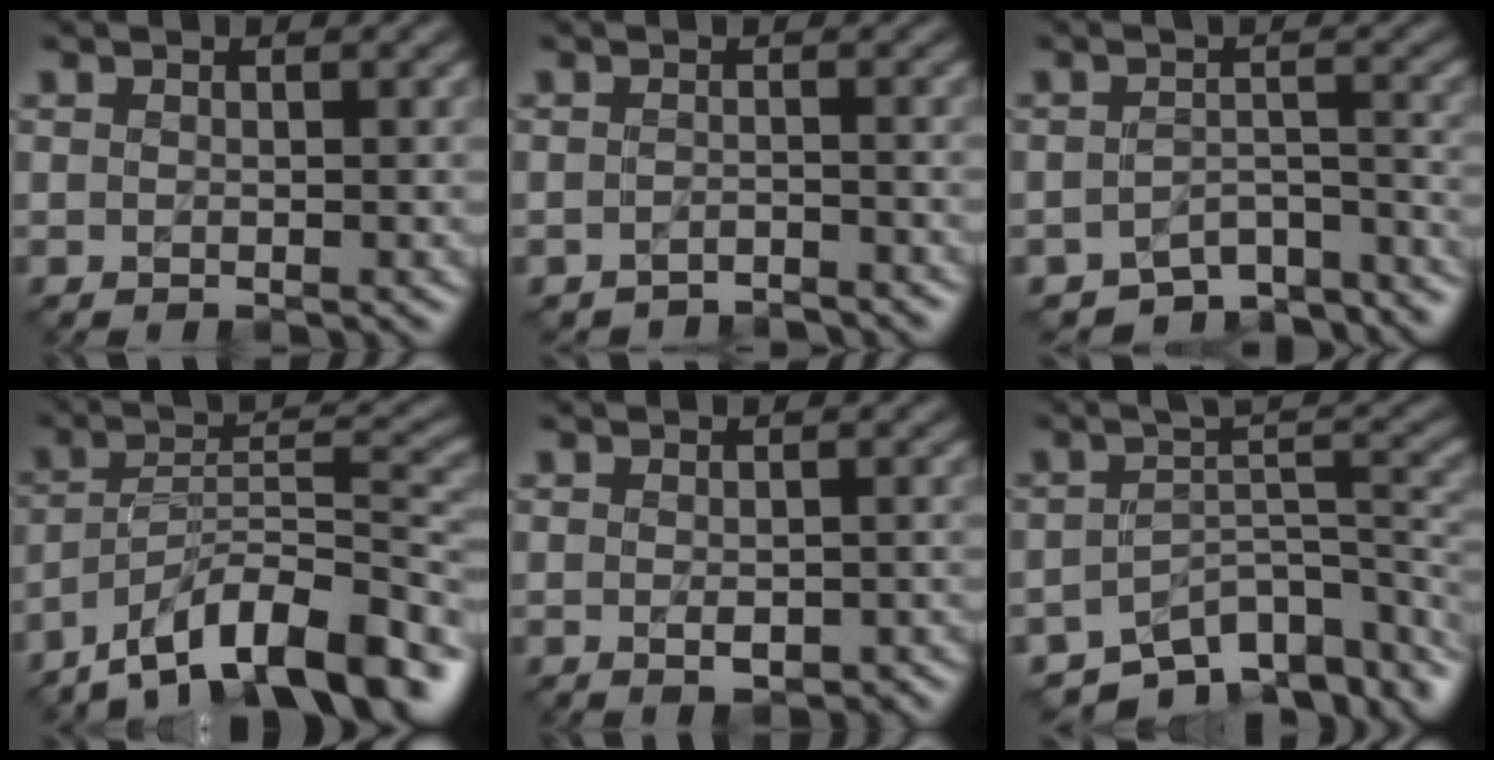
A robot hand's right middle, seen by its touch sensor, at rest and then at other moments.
{"total": 2.3, "force": [-2.3, 0.2, 0.3], "torque": [-0.001, -0.003, -0.034]}
{"total": 6.6, "force": [-5.9, 2.1, 2.1], "torque": [-0.027, -0.019, -0.081]}
{"total": 13.0, "force": [-9.5, 3.8, 8.1], "torque": [-0.122, 0.018, -0.169]}
{"total": 2.6, "force": [-1.0, 1.3, 2.1], "torque": [-0.032, -0.008, -0.009]}
{"total": 9.2, "force": [-6.5, 3.6, 5.5], "torque": [-0.071, -0.016, -0.094]}